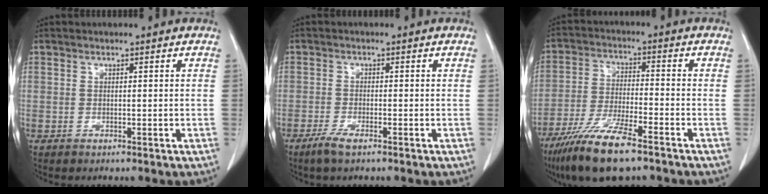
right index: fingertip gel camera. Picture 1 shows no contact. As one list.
[{"total": 2.9, "force": [-2.0, 0.4, 2.1], "torque": [-0.046, -0.004, -0.042]}, {"total": 11.8, "force": [-8.3, 1.7, 8.2], "torque": [-0.162, -0.028, -0.152]}]